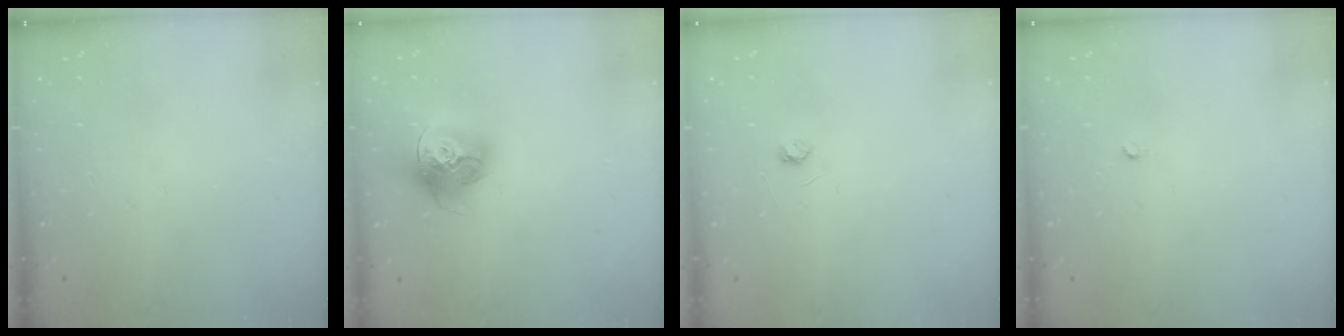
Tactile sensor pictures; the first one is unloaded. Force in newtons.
{"total": 15.9, "press": 15.8, "slide": 1.7}
{"total": 2.6, "press": 2.6, "slide": 0.3}
{"total": 2.2, "press": 2.2, "slide": 0.3}